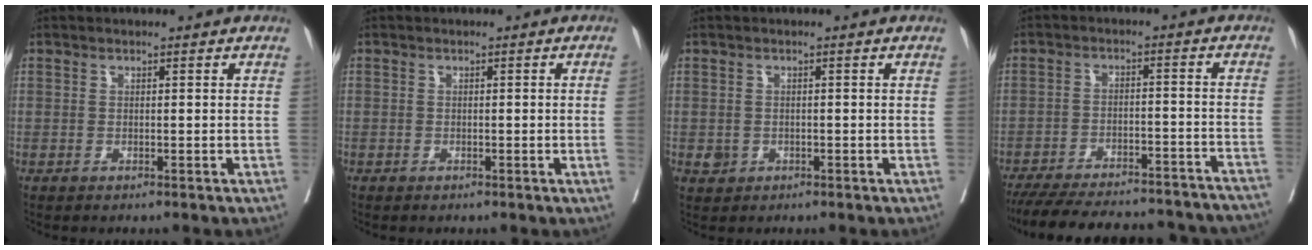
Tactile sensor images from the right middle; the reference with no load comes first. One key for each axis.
{"total": 0.8, "fx": -0.2, "fy": -0.2, "fz": 0.8, "tx": -0.014, "ty": -0.001, "tz": -0.003}
{"total": 1.5, "fx": -0.4, "fy": 1.4, "fz": 0.4, "tx": -0.005, "ty": 0.004, "tz": -0.002}
{"total": 27.7, "fx": -24.9, "fy": 5.7, "fz": 10.8, "tx": -0.168, "ty": -0.025, "tz": -0.325}